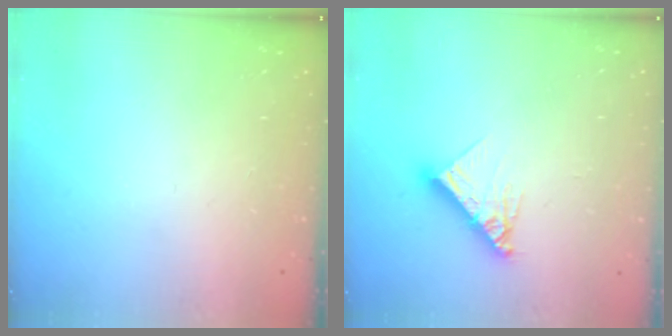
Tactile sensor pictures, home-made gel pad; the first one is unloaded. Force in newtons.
{"total": 10.7, "press": 10.6, "slide": 0.9}